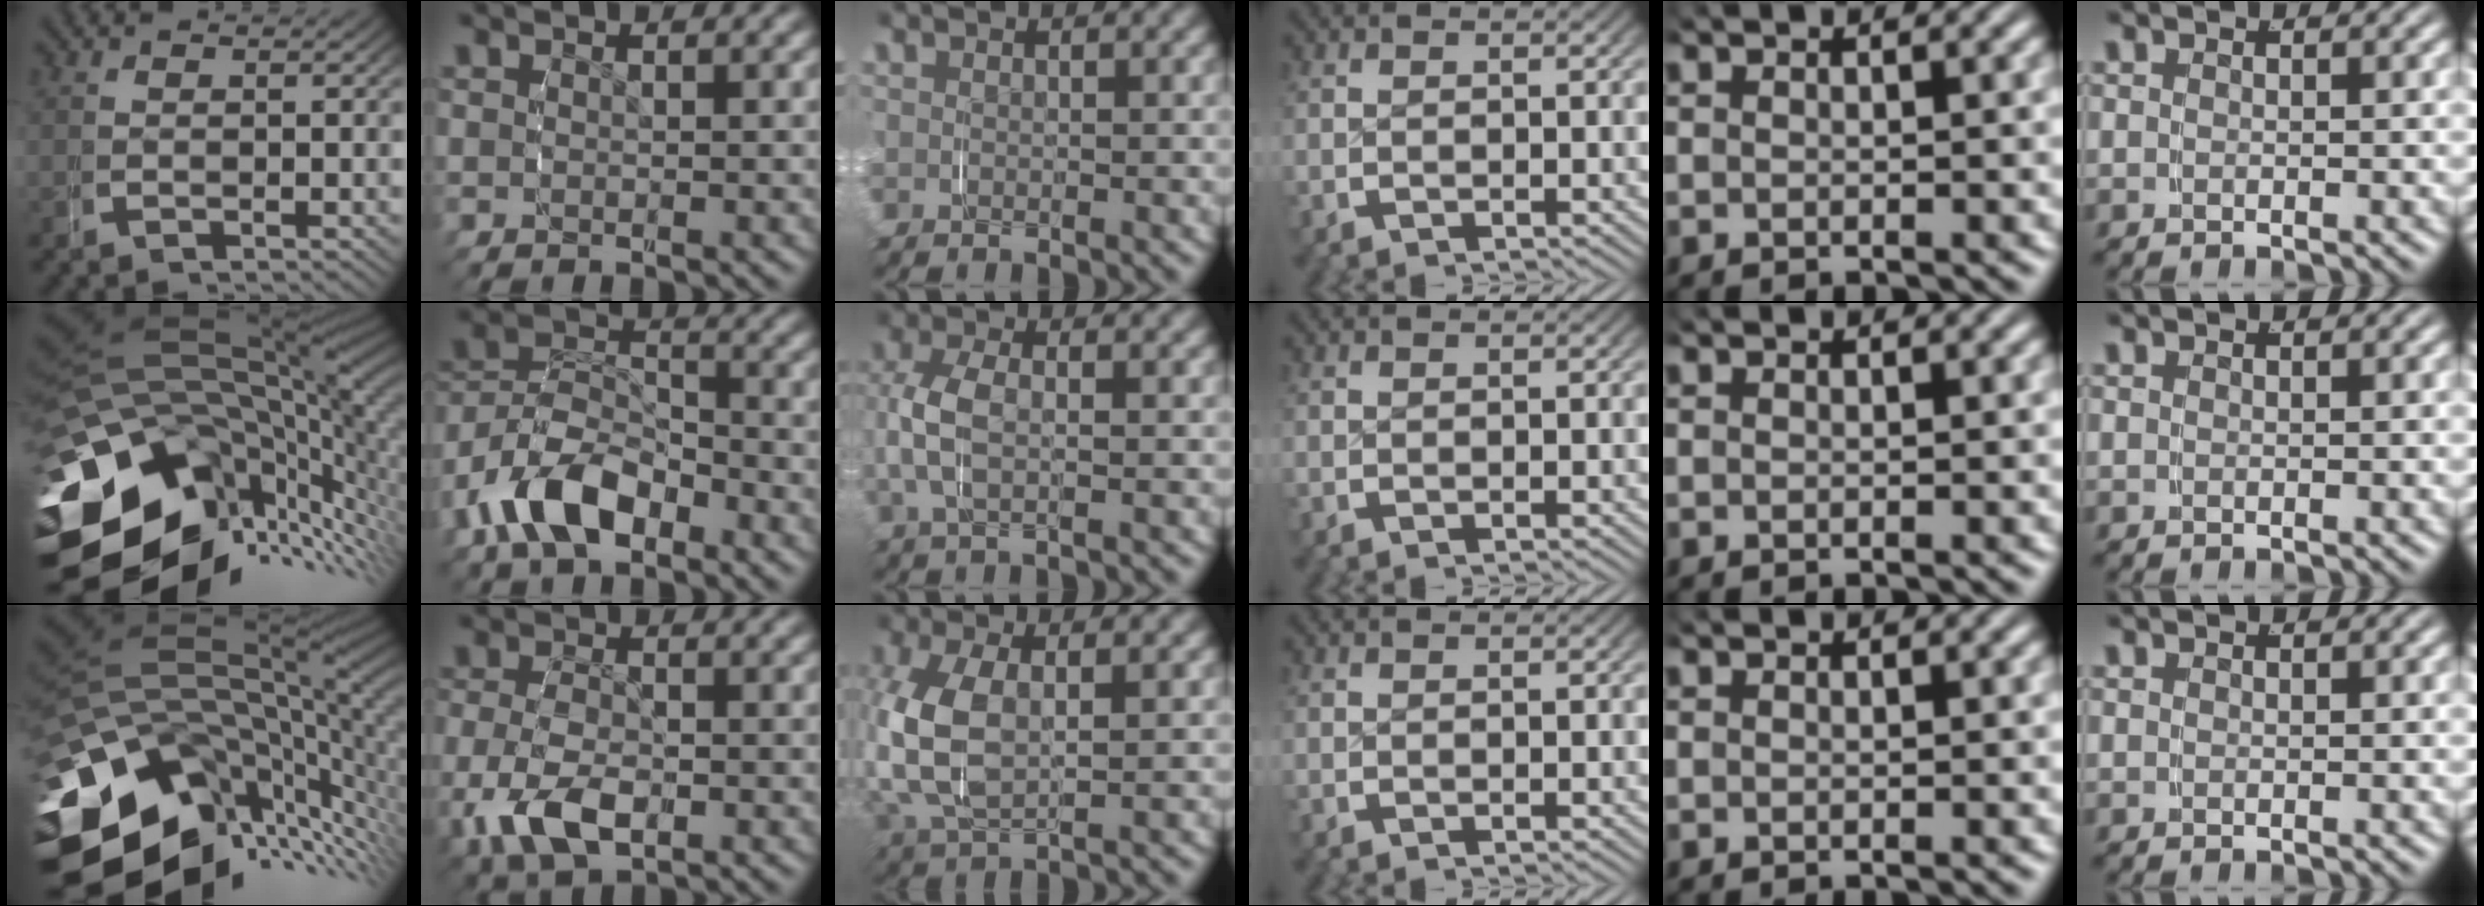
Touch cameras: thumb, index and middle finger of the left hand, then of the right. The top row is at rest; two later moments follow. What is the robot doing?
{"motion": "grasp_and_lifting", "object": "shoes"}